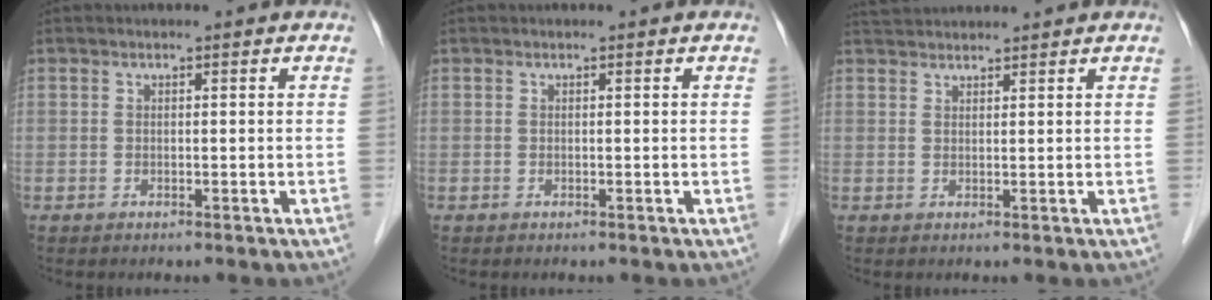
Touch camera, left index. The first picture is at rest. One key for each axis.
{"total": 0.0}
{"total": 4.3, "fx": 4.2, "fy": 0.2, "fz": 0.8, "tx": -0.016, "ty": 0.039, "tz": 0.074}